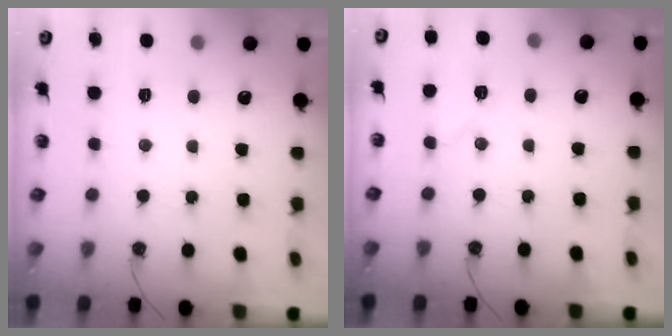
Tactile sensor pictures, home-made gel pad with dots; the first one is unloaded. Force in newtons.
{"total": 6.3, "press": 6.0, "slide": 2.0}